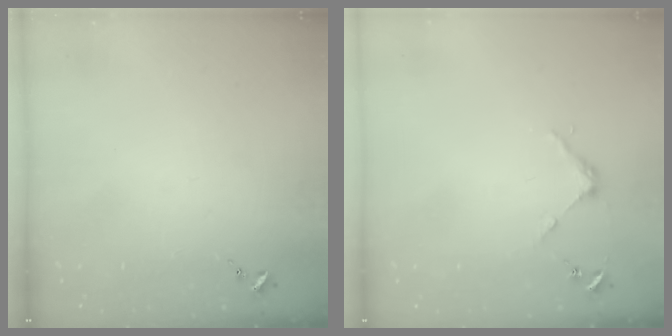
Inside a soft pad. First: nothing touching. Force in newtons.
{"total": 3.7, "press": 3.7, "slide": 0.3}